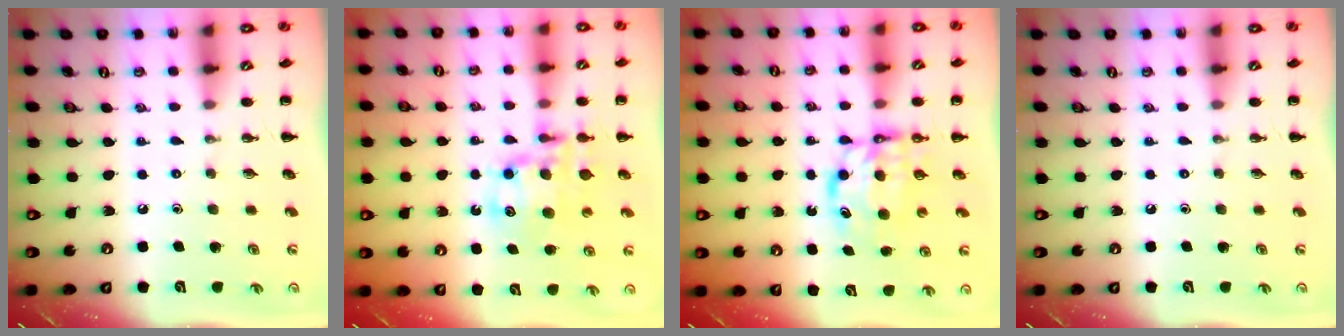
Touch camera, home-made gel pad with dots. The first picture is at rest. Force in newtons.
{"total": 11.9, "press": 11.5, "slide": 3.1}
{"total": 6.5, "press": 6.4, "slide": 0.8}
{"total": 0.0}